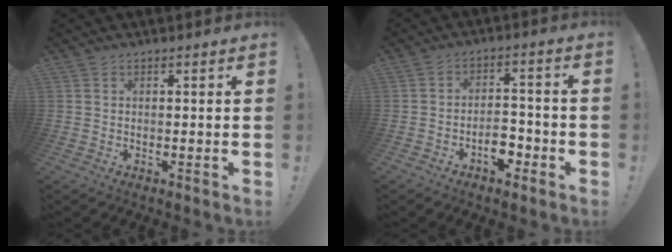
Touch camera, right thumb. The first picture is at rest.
{"total": 6.9, "force": [-3.8, 4.2, 4.0], "torque": [-0.067, 0.022, -0.062]}